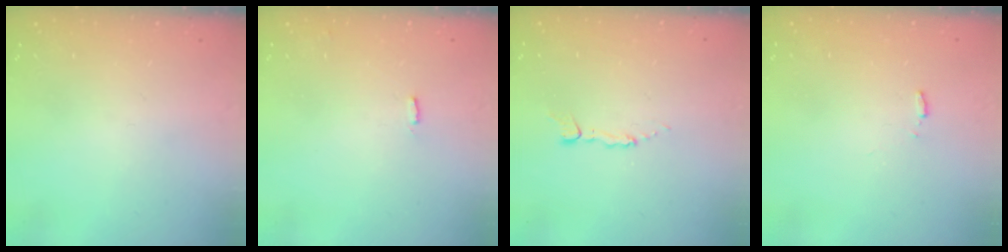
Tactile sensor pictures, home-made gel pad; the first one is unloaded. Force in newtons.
{"total": 3.6, "press": 3.6, "slide": 0.3}
{"total": 3.0, "press": 3.0, "slide": 0.2}
{"total": 4.0, "press": 4.0, "slide": 0.2}